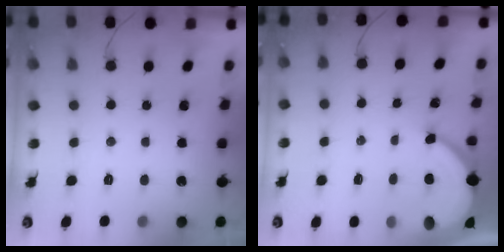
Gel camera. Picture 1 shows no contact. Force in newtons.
{"total": 7.4, "press": 7.3, "slide": 1.0}